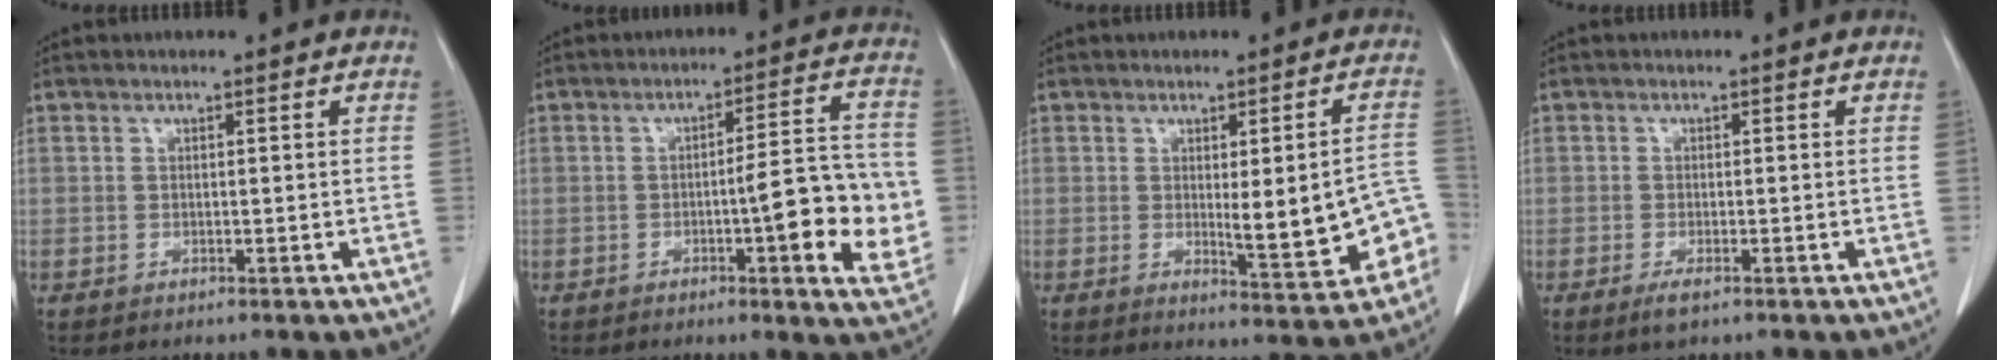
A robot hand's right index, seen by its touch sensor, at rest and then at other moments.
{"total": 12.1, "force": [-2.4, 2.1, 11.7], "torque": [-0.137, 0.015, -0.028]}
{"total": 11.3, "force": [-2.2, 2.4, 10.8], "torque": [-0.125, 0.006, -0.022]}
{"total": 1.9, "force": [-1.1, 0.4, 1.4], "torque": [-0.029, -0.003, -0.018]}